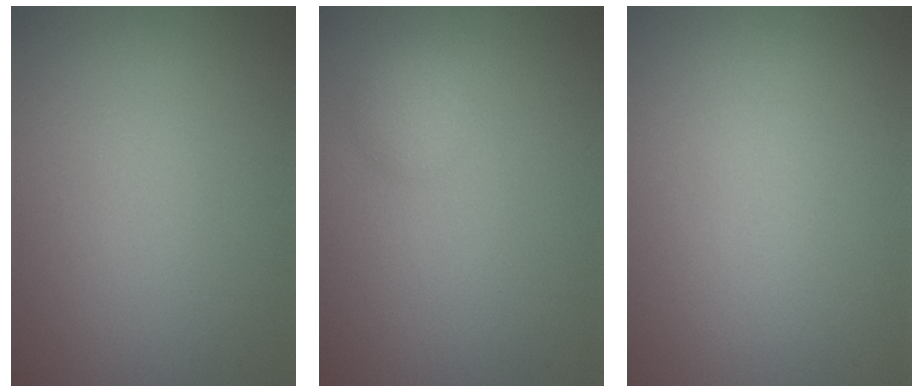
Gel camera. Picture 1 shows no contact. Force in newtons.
{"total": 1.6, "press": 1.6, "slide": 0.1}
{"total": 0.0}